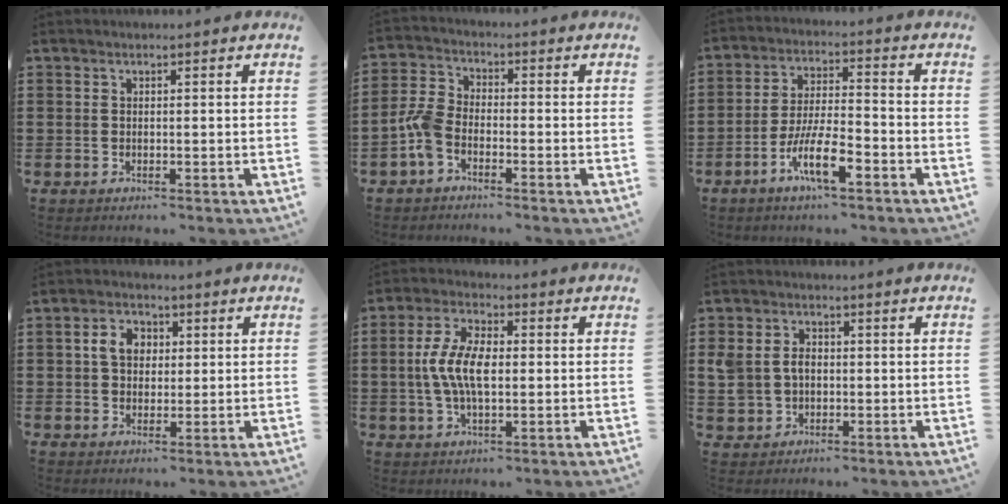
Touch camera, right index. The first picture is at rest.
{"total": 4.9, "force": [-2.7, 2.7, 3.1], "torque": [-0.092, 0.001, -0.060]}
{"total": 8.9, "force": [-4.5, 2.4, 7.3], "torque": [-0.157, -0.005, -0.088]}
{"total": 4.7, "force": [0.8, 3.5, 2.9], "torque": [-0.069, 0.016, 0.010]}
{"total": 7.8, "force": [-0.3, 3.7, 6.8], "torque": [-0.153, 0.001, -0.013]}
{"total": 4.8, "force": [0.2, 4.0, 2.6], "torque": [-0.075, 0.009, -0.002]}